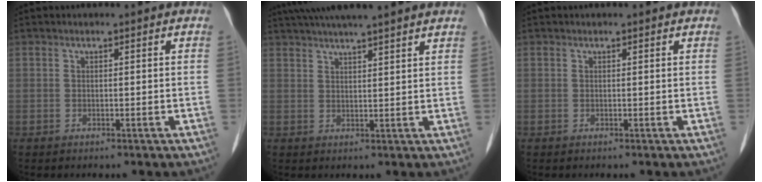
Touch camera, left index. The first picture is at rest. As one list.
[{"total": 12.5, "force": [10.8, 0.0, 6.3], "torque": [-0.106, 0.039, 0.148]}, {"total": 0.7, "force": [0.6, 0.1, 0.3], "torque": [-0.008, 0.008, 0.007]}]